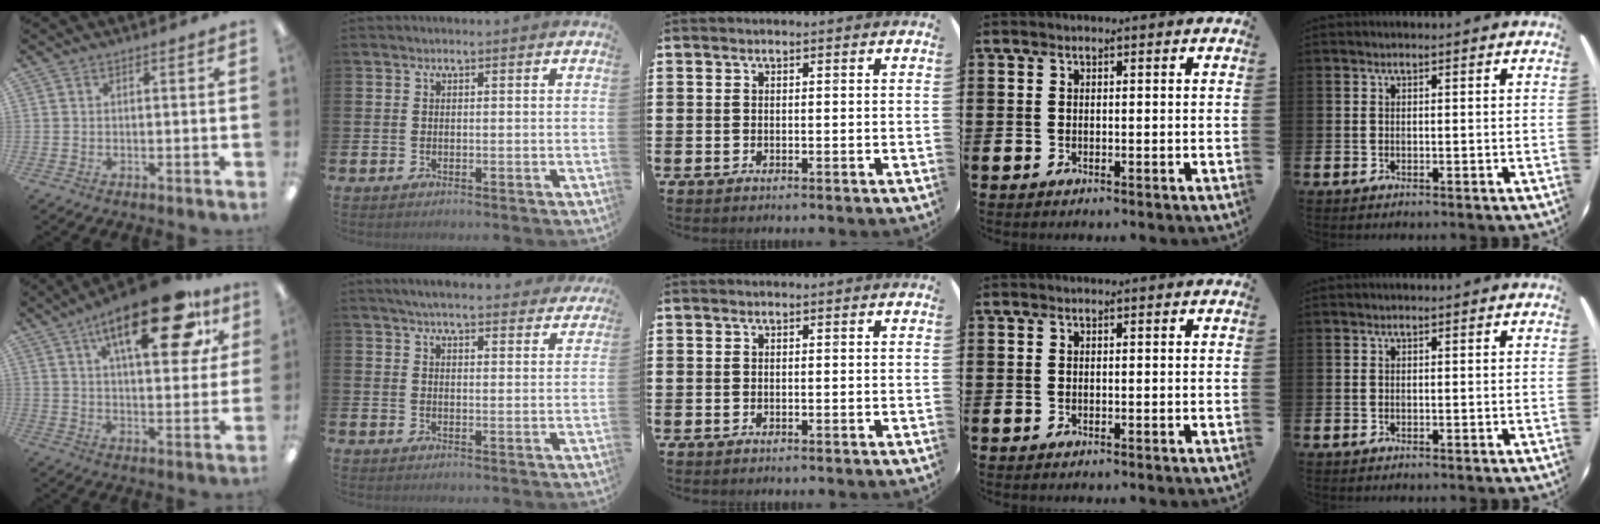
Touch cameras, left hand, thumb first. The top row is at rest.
{"thumb": {"total": 22.7, "force": [11.7, 8.9, 17.3], "torque": [-0.256, -0.042, 0.179]}, "index": {"total": 5.0, "force": [4.8, 0.6, 1.3], "torque": [-0.030, -0.025, 0.084]}}